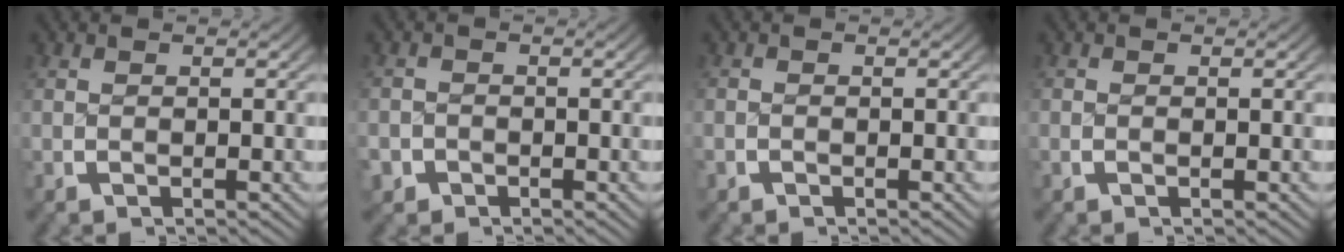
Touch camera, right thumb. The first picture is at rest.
{"total": 2.8, "force": [-1.9, 2.1, 0.1], "torque": [-0.009, -0.017, -0.032]}
{"total": 0.8, "force": [-0.6, 0.6, -0.1], "torque": [-0.001, -0.007, -0.012]}
{"total": 0.0}